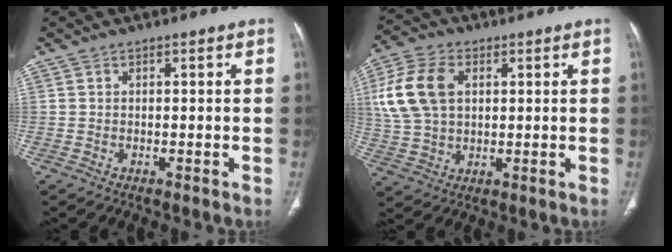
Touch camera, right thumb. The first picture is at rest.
{"total": 13.0, "force": [3.1, 8.6, 9.2], "torque": [-0.189, 0.007, 0.061]}